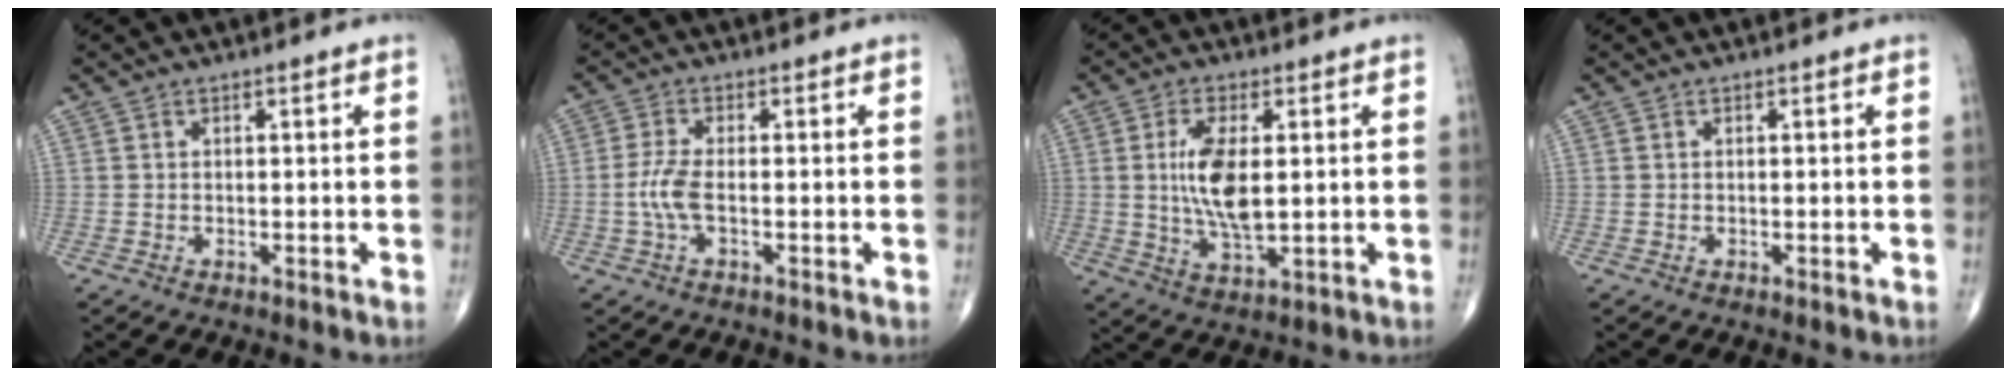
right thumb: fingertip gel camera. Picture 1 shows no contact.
{"total": 4.1, "force": [-0.9, 1.3, 3.8], "torque": [-0.099, 0.003, -0.022]}
{"total": 10.0, "force": [0.9, 4.1, 9.1], "torque": [-0.172, -0.019, 0.020]}
{"total": 0.0}